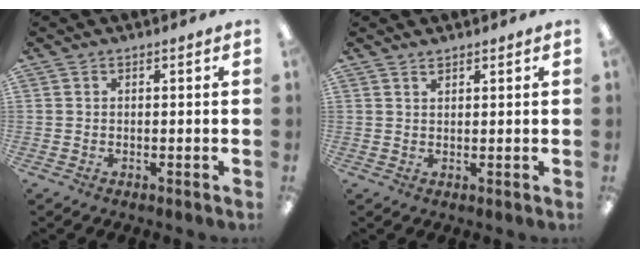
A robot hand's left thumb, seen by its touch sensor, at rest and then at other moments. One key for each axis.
{"total": 1.3, "fx": 1.2, "fy": 0.3, "fz": 0.4, "tx": -0.009, "ty": -0.002, "tz": 0.023}